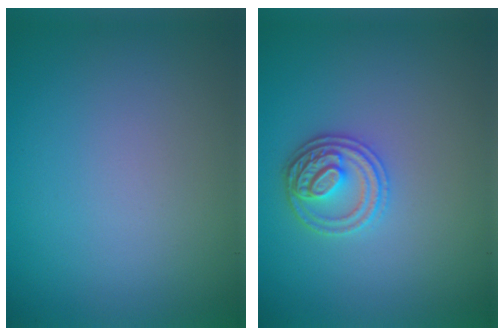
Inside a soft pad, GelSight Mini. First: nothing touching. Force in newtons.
{"total": 2.9, "press": 2.8, "slide": 0.7}